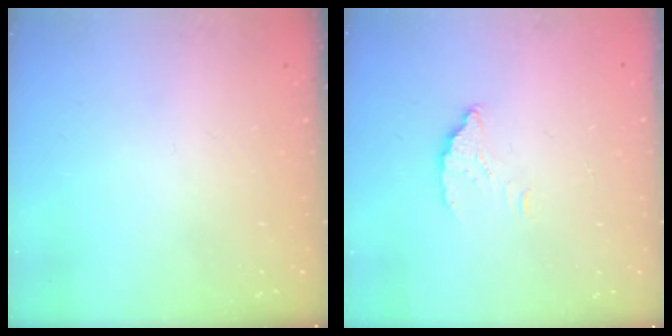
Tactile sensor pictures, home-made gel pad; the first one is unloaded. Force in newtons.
{"total": 3.6, "press": 3.6, "slide": 0.4}